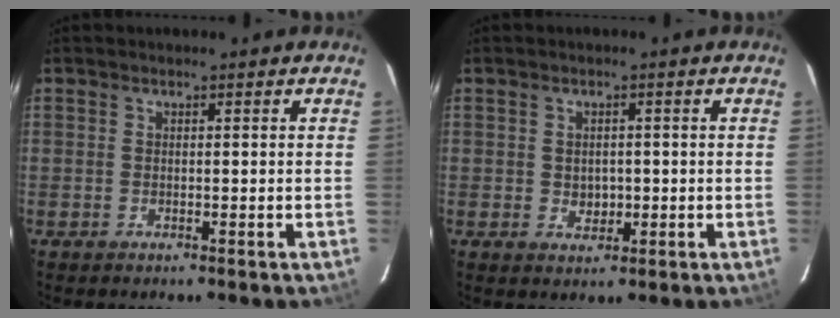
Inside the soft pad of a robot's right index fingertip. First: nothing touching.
{"total": 2.6, "force": [-0.2, 2.3, 1.2], "torque": [-0.019, 0.004, 0.003]}